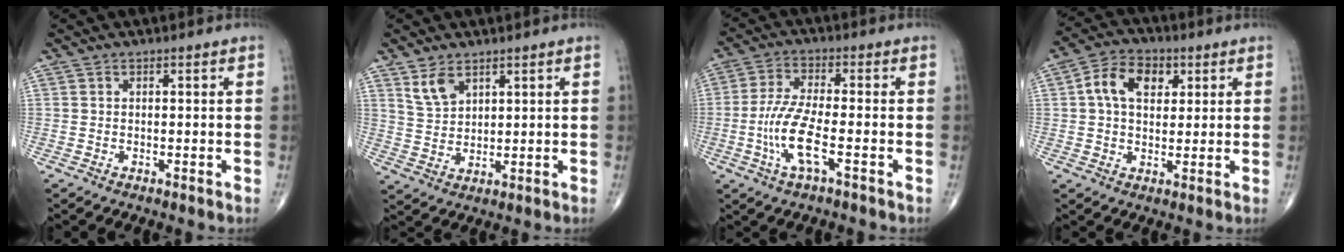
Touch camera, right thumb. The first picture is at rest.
{"total": 4.9, "force": [3.2, 2.7, 2.7], "torque": [-0.043, -0.018, 0.070]}
{"total": 9.4, "force": [-2.8, 2.4, 8.6], "torque": [-0.194, 0.013, -0.057]}
{"total": 9.3, "force": [2.5, 6.3, 6.4], "torque": [-0.094, 0.009, 0.037]}